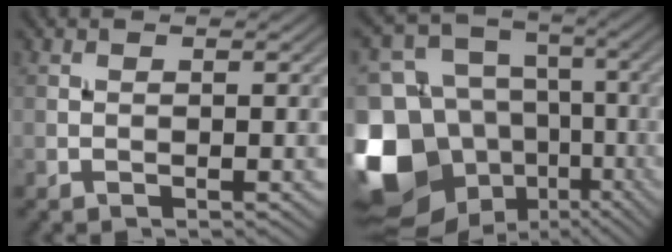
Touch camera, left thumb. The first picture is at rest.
{"total": 17.7, "force": [-6.2, 14.1, 8.7], "torque": [-0.257, -0.013, -0.099]}